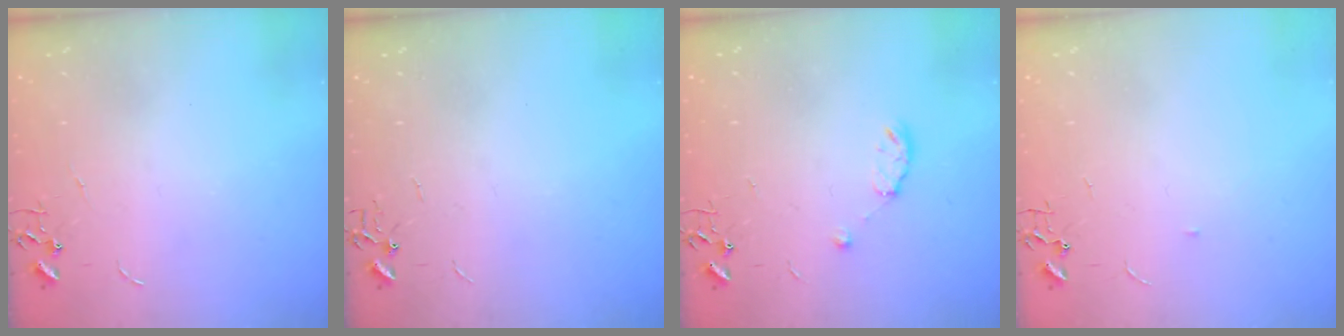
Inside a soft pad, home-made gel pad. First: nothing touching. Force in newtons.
{"total": 0.0}
{"total": 6.3, "press": 6.3, "slide": 0.8}
{"total": 3.0, "press": 3.0, "slide": 0.4}